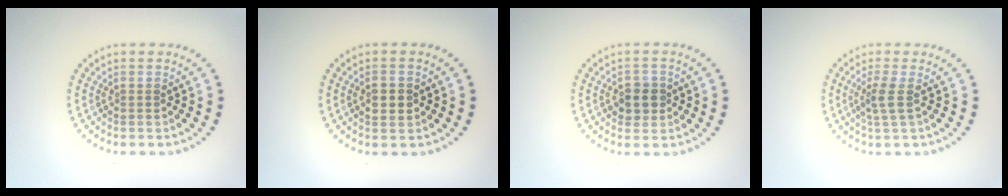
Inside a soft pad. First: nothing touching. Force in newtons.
{"total": 2.3, "press": 2.3, "slide": 0.1}
{"total": 2.4, "press": 2.3, "slide": 0.7}
{"total": 2.1, "press": 1.6, "slide": 1.4}